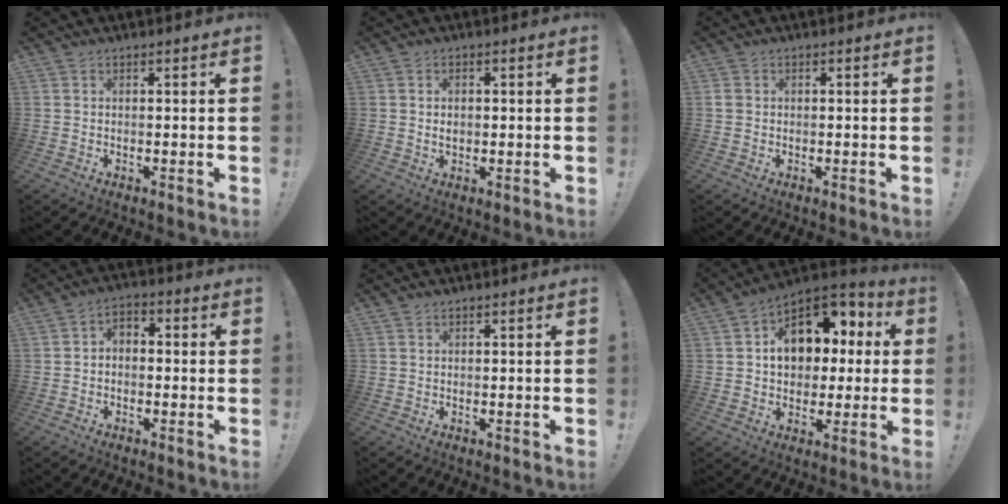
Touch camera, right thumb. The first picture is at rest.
{"total": 2.3, "force": [0.3, 1.6, 1.6], "torque": [-0.020, 0.001, 0.001]}
{"total": 1.2, "force": [0.0, 1.0, 0.7], "torque": [-0.014, 0.005, 0.001]}
{"total": 3.8, "force": [-1.9, 2.7, 1.9], "torque": [-0.040, 0.012, -0.035]}
{"total": 0.6, "force": [0.5, 0.3, 0.2], "torque": [-0.002, -0.002, 0.009]}
{"total": 15.4, "force": [3.4, 11.6, 9.6], "torque": [-0.133, -0.005, 0.066]}